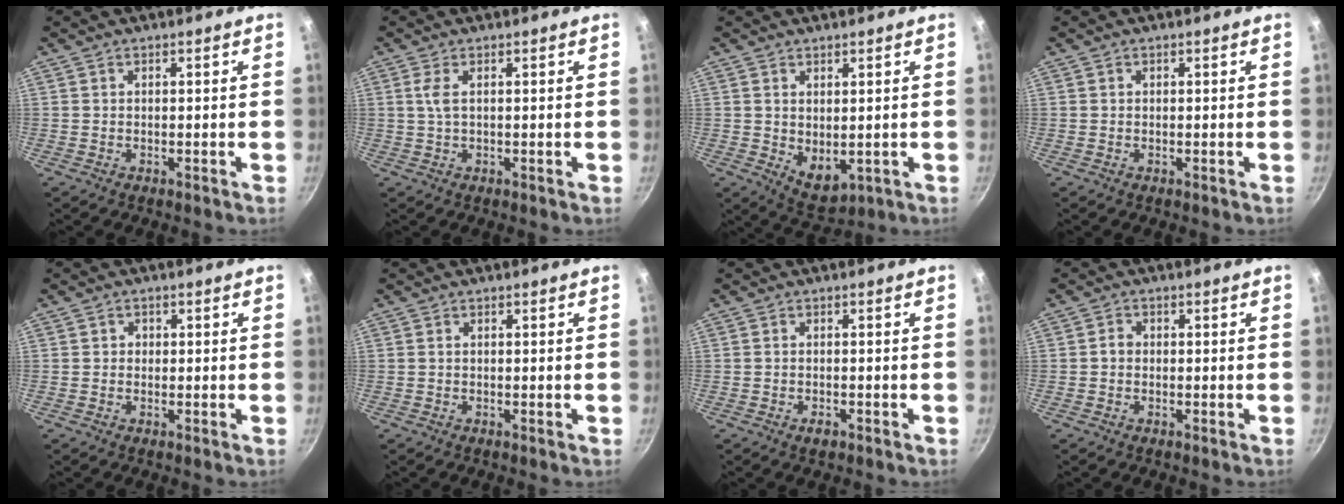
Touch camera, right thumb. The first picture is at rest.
{"total": 2.3, "force": [0.4, 0.6, 2.2], "torque": [-0.051, 0.001, 0.010]}
{"total": 5.9, "force": [0.7, 3.6, 4.7], "torque": [-0.061, -0.021, 0.025]}
{"total": 0.0}
{"total": 1.1, "force": [0.0, 1.1, 0.3], "torque": [0.002, -0.001, -0.002]}
{"total": 0.0}
{"total": 1.7, "force": [-1.0, 0.8, 1.1], "torque": [-0.023, 0.006, -0.018]}
{"total": 1.2, "force": [-0.2, 1.0, 0.6], "torque": [-0.009, 0.006, -0.005]}